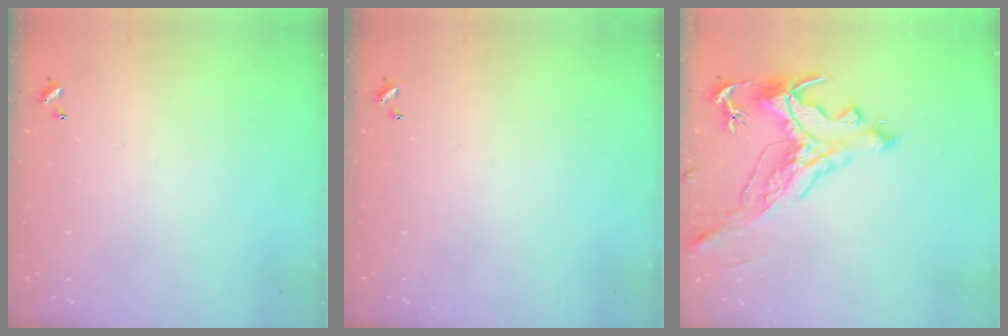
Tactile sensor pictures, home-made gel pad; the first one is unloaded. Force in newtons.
{"total": 0.0}
{"total": 2.5, "press": 2.2, "slide": 1.2}